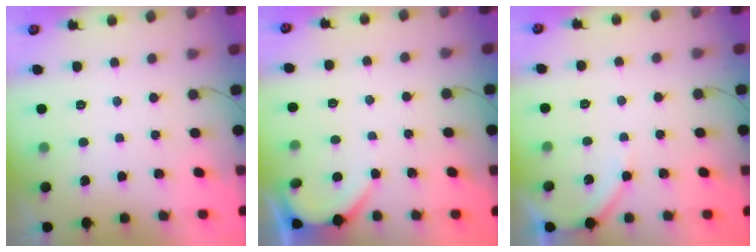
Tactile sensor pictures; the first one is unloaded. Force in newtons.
{"total": 1.8, "press": 1.8, "slide": 0.3}
{"total": 5.1, "press": 5.1, "slide": 0.6}